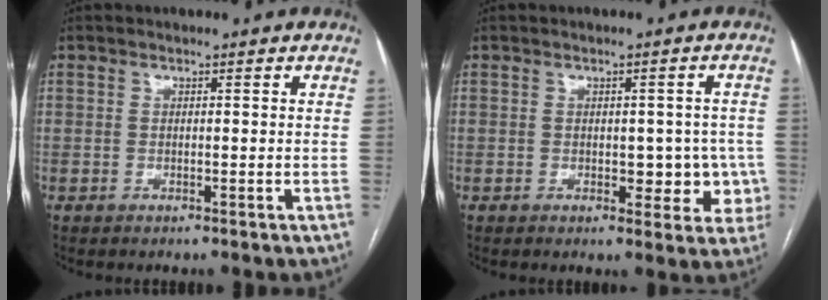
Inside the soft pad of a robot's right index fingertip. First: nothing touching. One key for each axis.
{"total": 5.8, "fx": -0.9, "fy": 3.4, "fz": 4.7, "tx": -0.037, "ty": 0.016, "tz": -0.005}